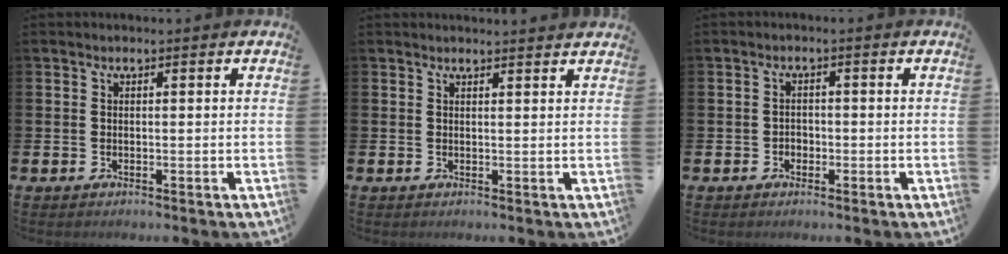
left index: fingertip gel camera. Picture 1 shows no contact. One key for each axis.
{"total": 1.2, "fx": 1.2, "fy": -0.1, "fz": 0.1, "tx": 0.011, "ty": -0.011, "tz": 0.020}
{"total": 1.5, "fx": -0.6, "fy": 1.3, "fz": 0.3, "tx": -0.004, "ty": 0.002, "tz": -0.017}